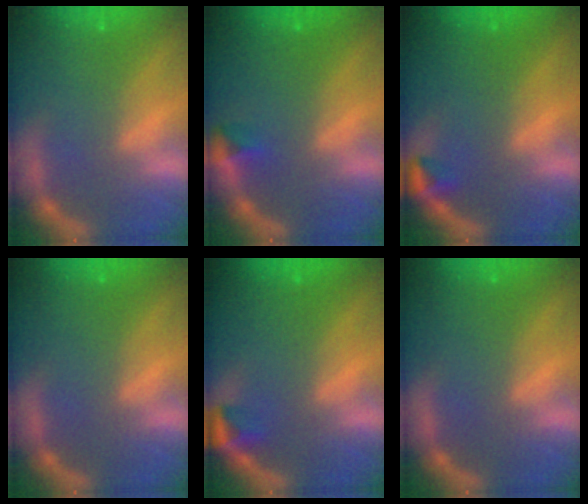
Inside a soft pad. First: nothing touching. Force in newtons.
{"total": 1.4}
{"total": 1.5}
{"total": 0.0}
{"total": 1.9}
{"total": 0.0}